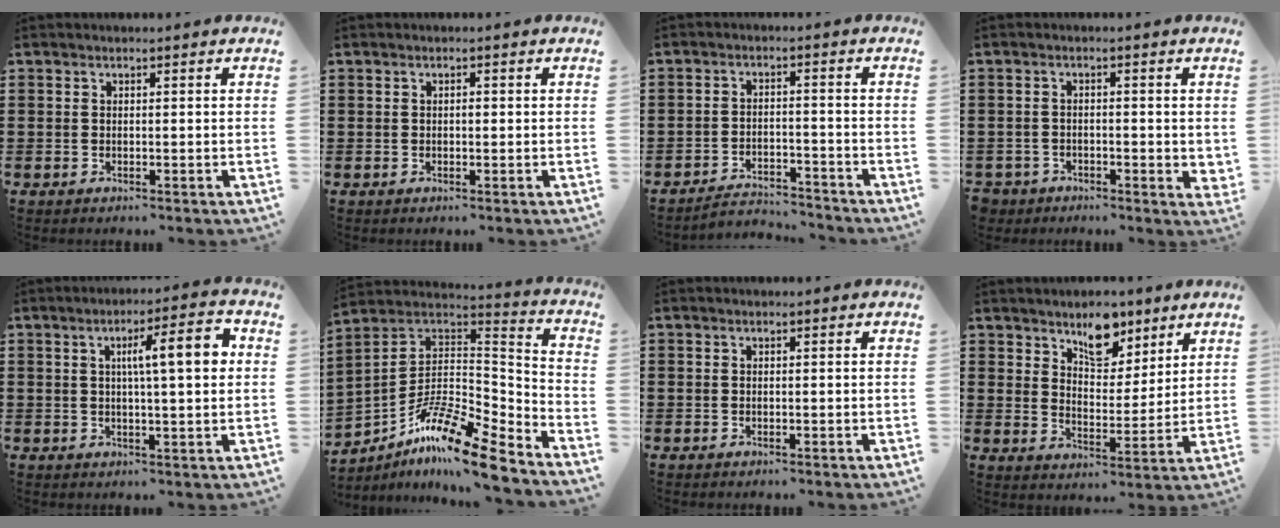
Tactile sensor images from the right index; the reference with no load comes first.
{"total": 0.6, "force": [0.0, 0.2, 0.6], "torque": [-0.012, -0.003, 0.000]}
{"total": 3.5, "force": [-3.4, 0.6, 0.1], "torque": [-0.010, 0.004, -0.073]}
{"total": 1.8, "force": [-1.2, 1.2, 0.4], "torque": [-0.014, 0.005, -0.027]}
{"total": 8.3, "force": [1.8, 1.4, 7.9], "torque": [-0.128, -0.005, 0.020]}
{"total": 13.6, "force": [-9.9, 2.5, 8.9], "torque": [-0.166, 0.017, -0.188]}
{"total": 0.0}
{"total": 7.8, "force": [5.7, 3.9, 3.6], "torque": [-0.059, -0.013, 0.099]}